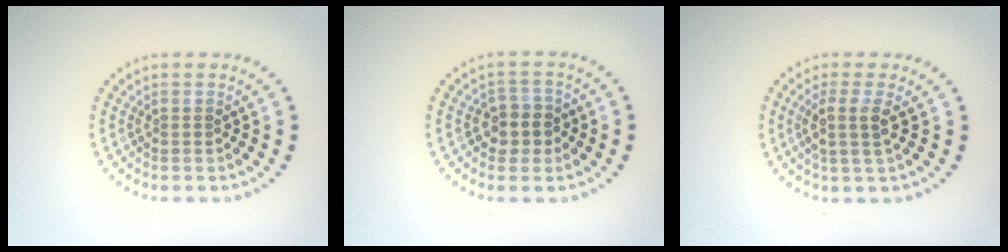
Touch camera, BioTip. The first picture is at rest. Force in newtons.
{"total": 2.6, "press": 2.4, "slide": 1.1}
{"total": 2.5, "press": 2.0, "slide": 1.5}